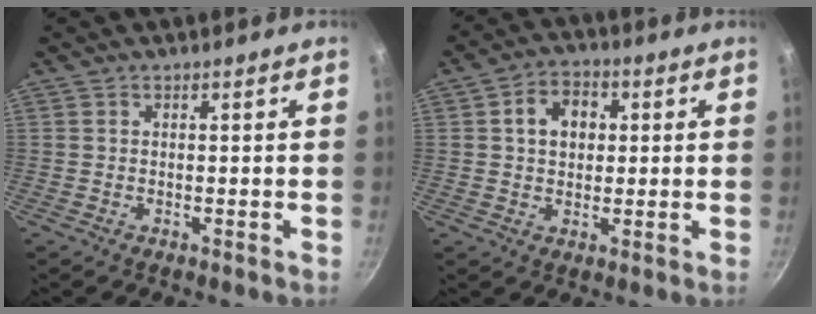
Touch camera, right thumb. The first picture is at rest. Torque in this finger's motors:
{"motor_torque": [-0.55, 0.69, 0.33, 0.03, 0.03]}